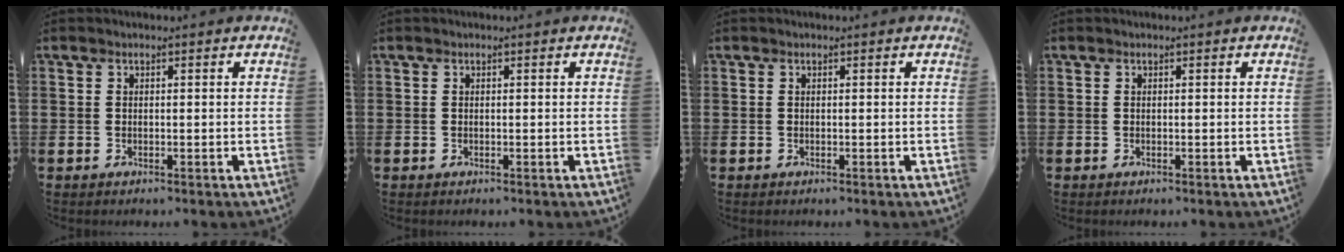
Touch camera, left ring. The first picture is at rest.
{"total": 0.0}
{"total": 0.0}
{"total": 0.0}